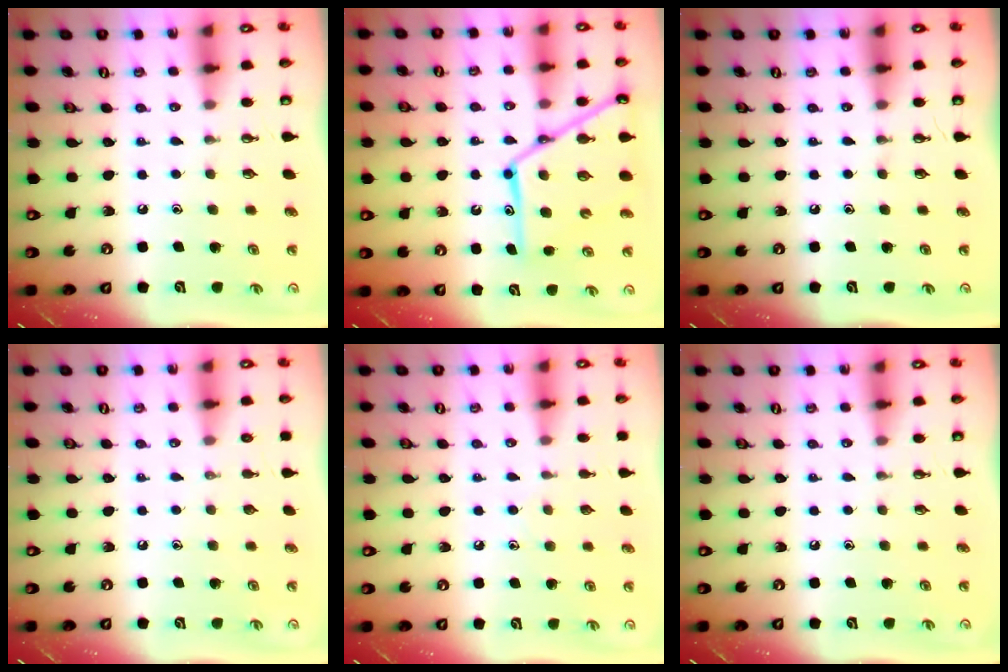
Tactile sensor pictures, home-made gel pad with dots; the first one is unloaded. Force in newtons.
{"total": 18.0, "press": 17.9, "slide": 1.5}
{"total": 0.0}
{"total": 0.0}
{"total": 7.9, "press": 7.9, "slide": 0.8}
{"total": 0.0}